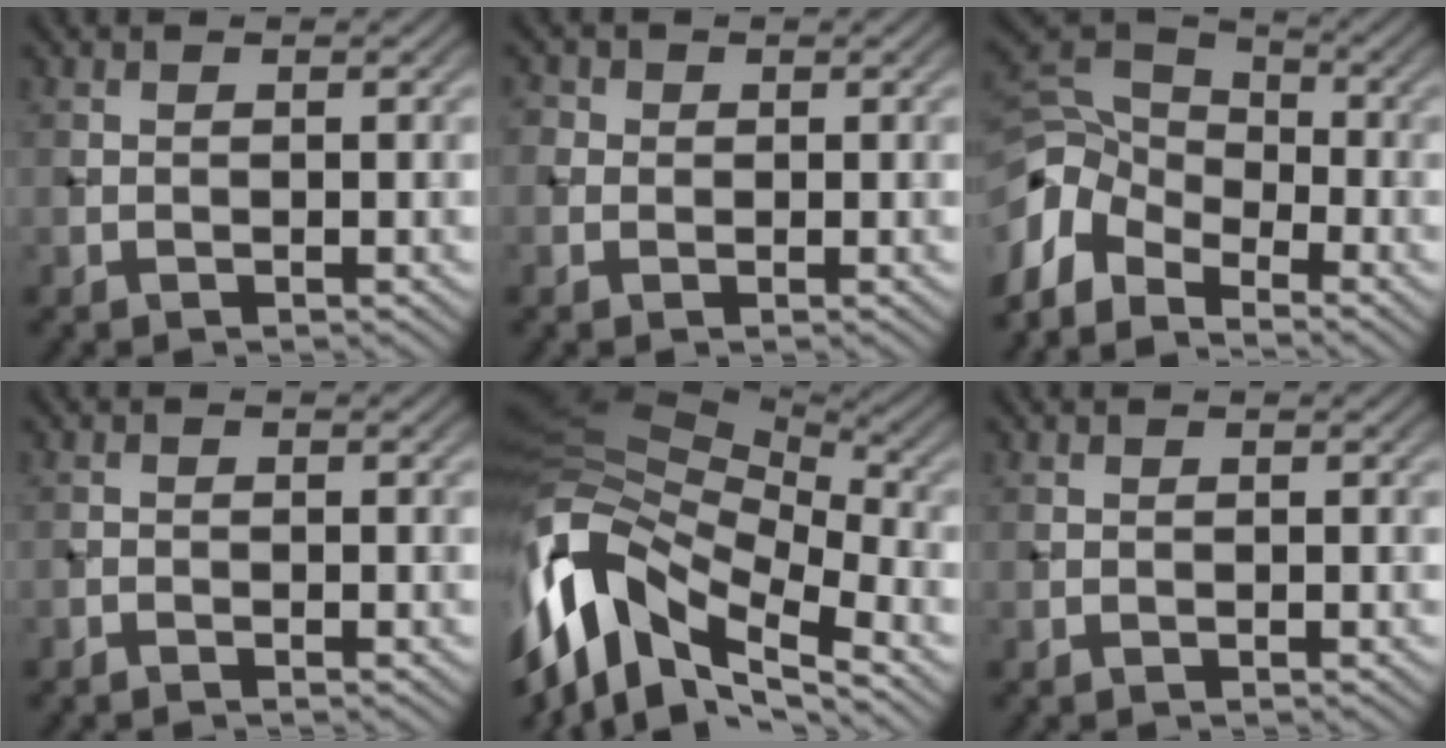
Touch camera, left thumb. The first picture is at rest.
{"total": 1.7, "force": [0.3, 1.6, 0.5], "torque": [-0.013, 0.003, -0.004]}
{"total": 9.5, "force": [-5.3, 5.1, 6.0], "torque": [-0.149, -0.015, -0.124]}
{"total": 0.8, "force": [-0.7, 0.1, 0.2], "torque": [-0.002, -0.001, -0.016]}
{"total": 15.3, "force": [-6.4, 7.4, 11.7], "torque": [-0.268, 0.000, -0.127]}
{"total": 0.0}